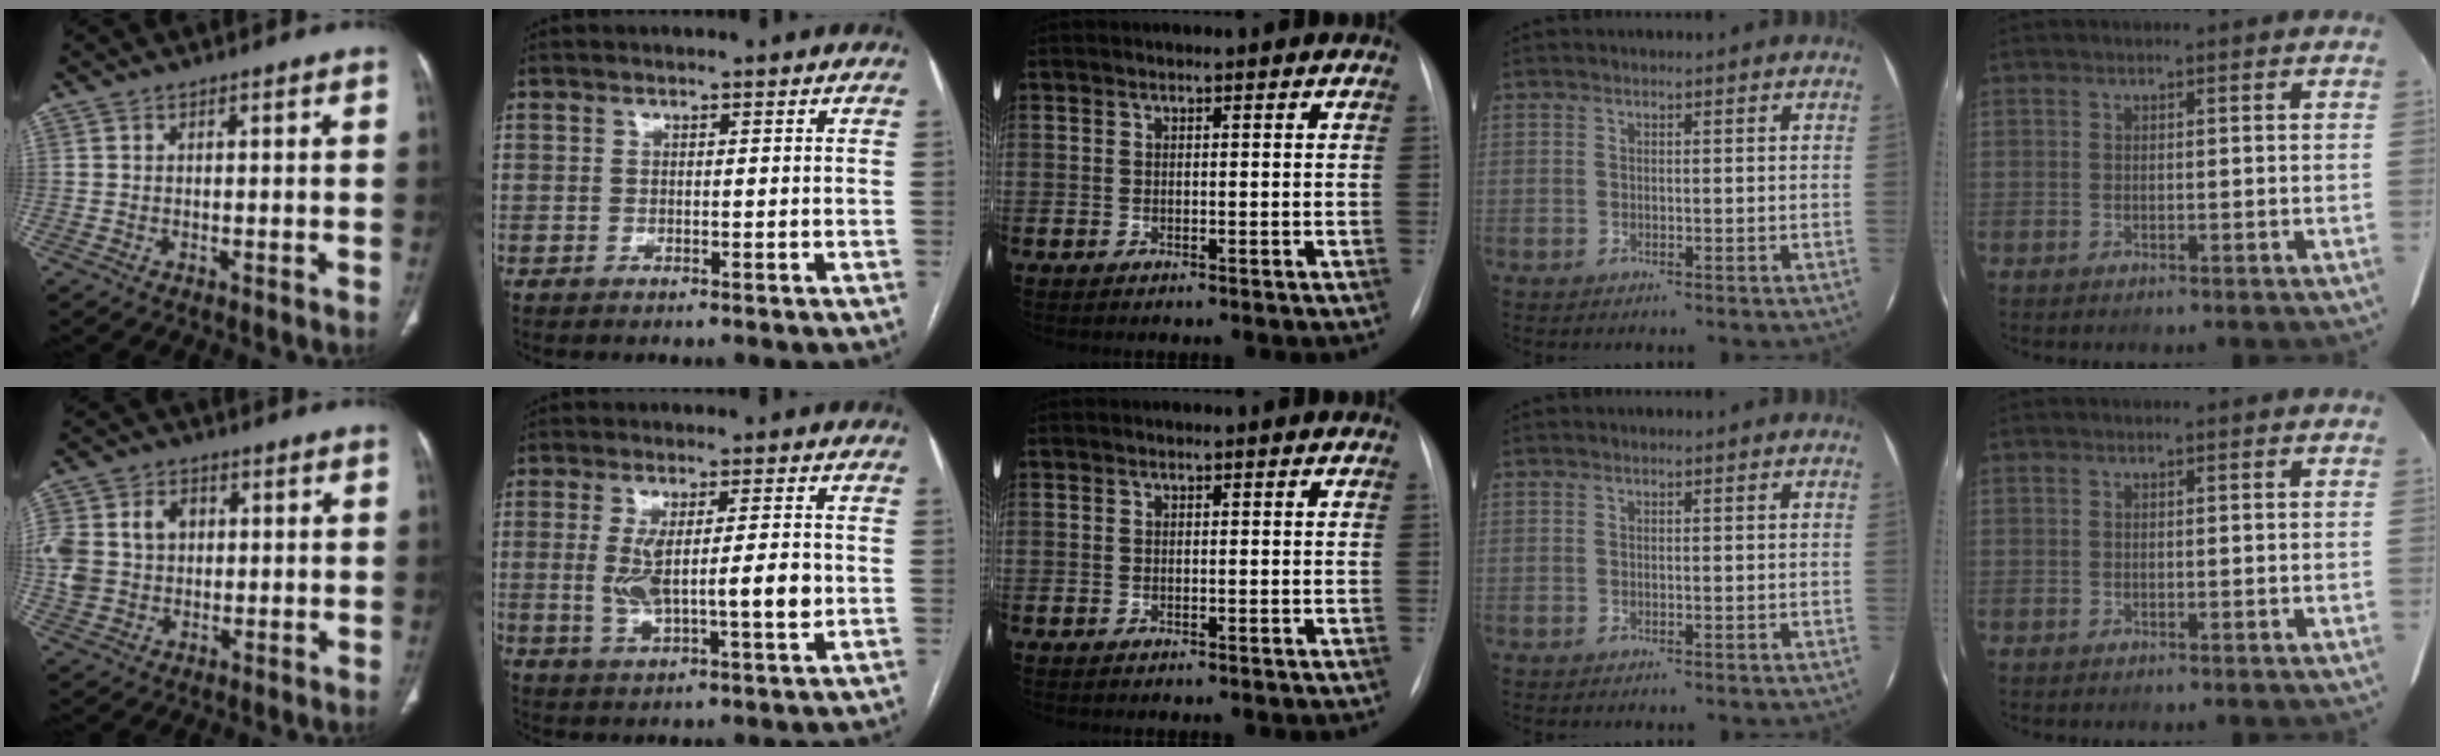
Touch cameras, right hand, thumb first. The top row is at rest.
{"thumb": {"total": 15.9, "force": [2.3, 12.9, 9.0], "torque": [-0.214, 0.023, 0.054]}, "index": {"total": 10.1, "force": [-0.4, 2.1, 9.9], "torque": [-0.182, 0.000, -0.001]}}